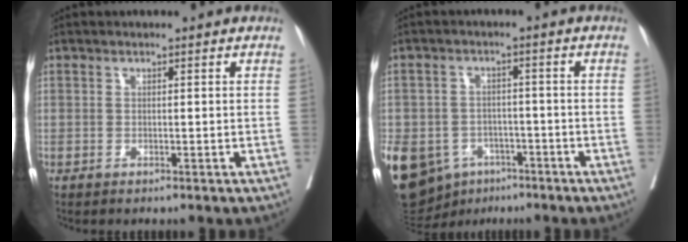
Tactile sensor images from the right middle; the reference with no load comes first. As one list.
[{"total": 21.4, "force": [-10.5, 16.0, 9.7], "torque": [-0.293, -0.010, -0.152]}]